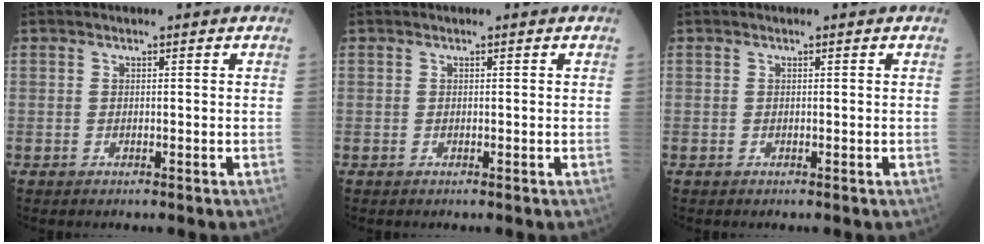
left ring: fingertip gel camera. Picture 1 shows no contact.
{"total": 0.0}
{"total": 0.0}